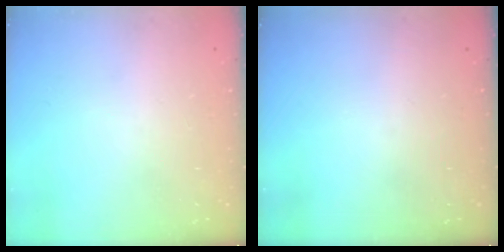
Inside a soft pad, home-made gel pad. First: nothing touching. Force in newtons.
{"total": 0.0}